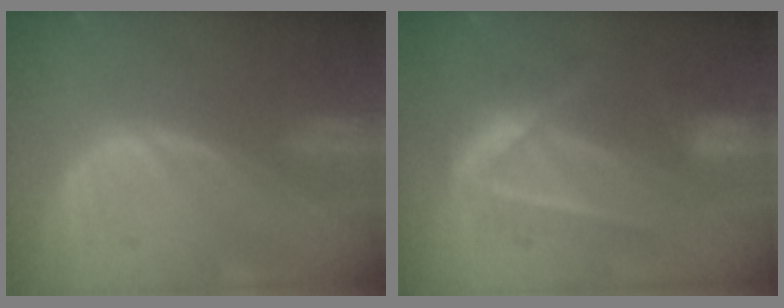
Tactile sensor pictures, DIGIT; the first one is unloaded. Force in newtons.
{"total": 7.3, "press": 6.4, "slide": 3.4}